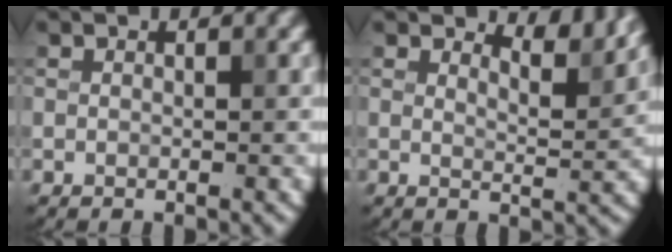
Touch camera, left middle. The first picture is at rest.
{"total": 3.0, "force": [2.8, 0.5, 1.1], "torque": [-0.017, -0.008, 0.037]}